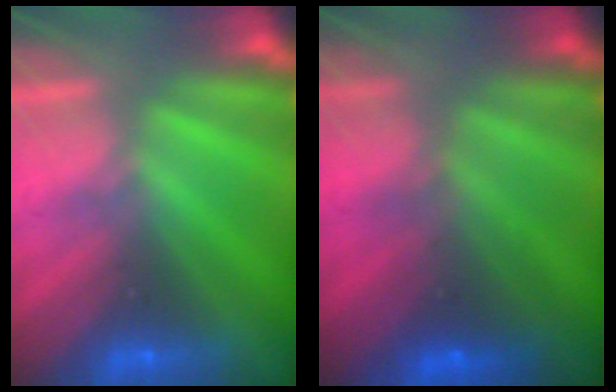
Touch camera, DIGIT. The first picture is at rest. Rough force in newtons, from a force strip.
{"total": 5.6}